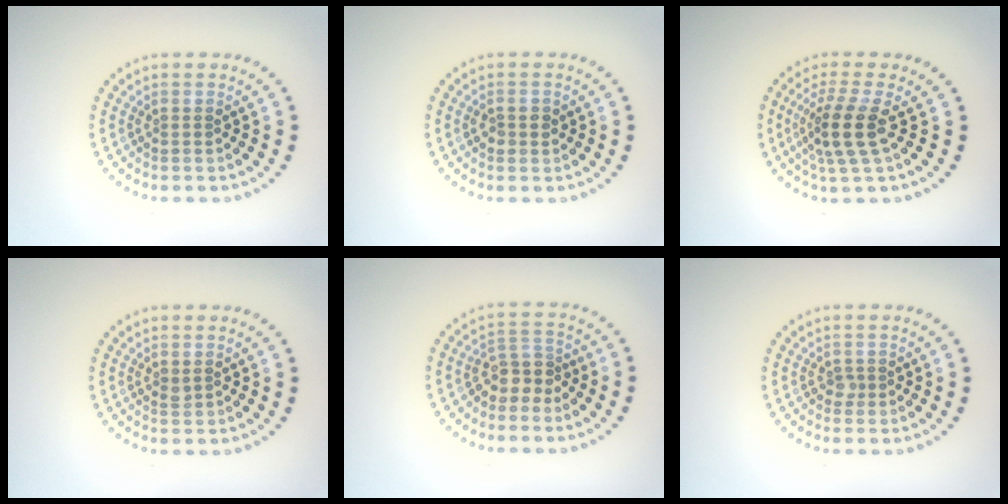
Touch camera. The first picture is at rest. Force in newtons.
{"total": 1.4, "press": 1.4, "slide": 0.2}
{"total": 4.0, "press": 3.1, "slide": 2.5}
{"total": 0.5, "press": 0.5, "slide": 0.3}
{"total": 2.6, "press": 2.0, "slide": 1.6}
{"total": 0.7, "press": 0.5, "slide": 0.6}